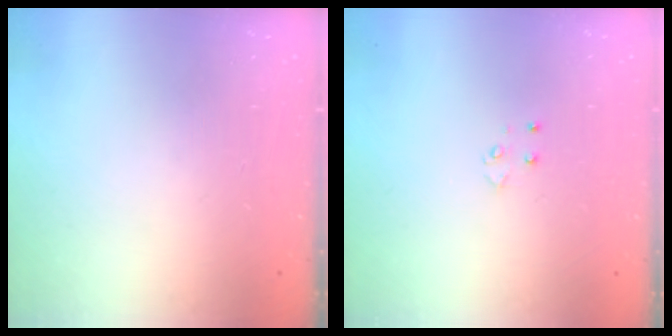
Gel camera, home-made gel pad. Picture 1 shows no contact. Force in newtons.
{"total": 3.1, "press": 3.1, "slide": 0.6}